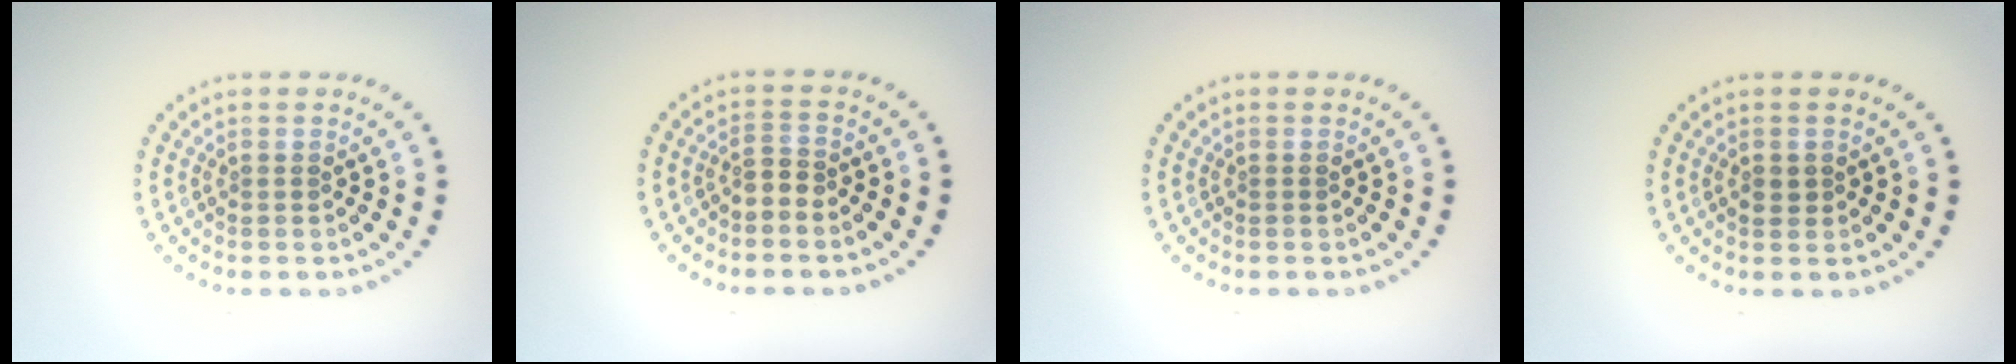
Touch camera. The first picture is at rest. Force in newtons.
{"total": 1.2, "press": 0.7, "slide": 1.0}
{"total": 0.0}
{"total": 1.2, "press": 1.2, "slide": 0.2}